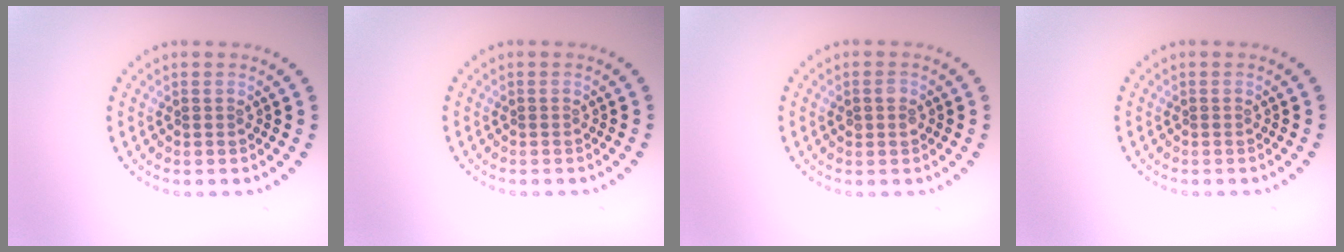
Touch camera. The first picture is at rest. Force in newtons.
{"total": 0.0}
{"total": 1.1, "press": 1.1, "slide": 0.1}
{"total": 0.0}